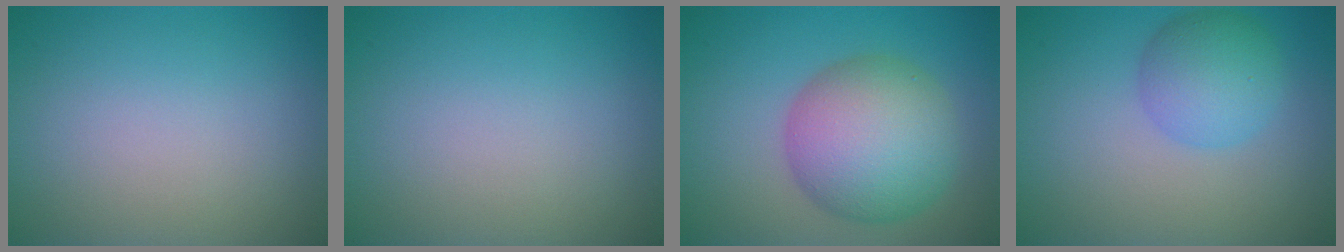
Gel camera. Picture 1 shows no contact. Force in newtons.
{"total": 0.0}
{"total": 8.9, "press": 8.9, "slide": 0.1}
{"total": 4.0, "press": 4.0, "slide": 0.1}